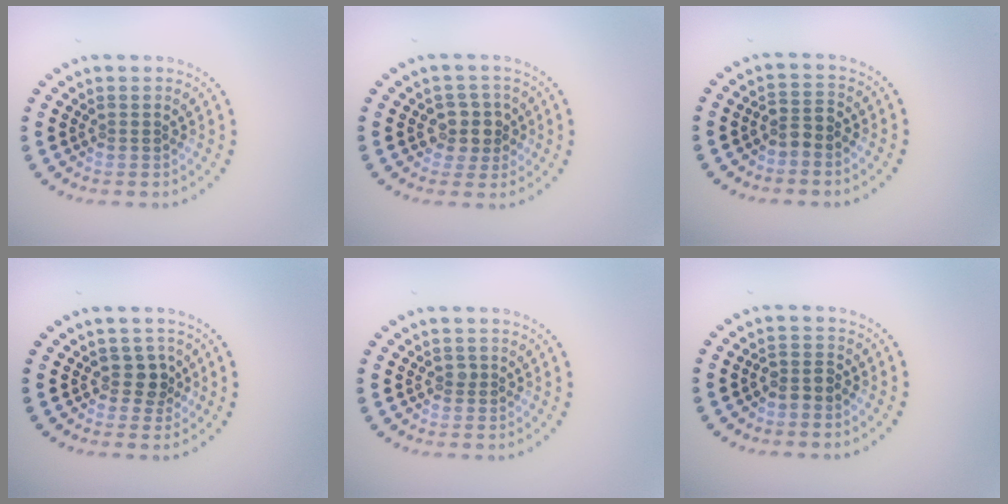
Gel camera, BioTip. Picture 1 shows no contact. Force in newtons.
{"total": 2.5, "press": 2.2, "slide": 1.2}
{"total": 1.7, "press": 1.3, "slide": 1.0}
{"total": 1.7, "press": 1.4, "slide": 0.9}
{"total": 0.6, "press": 0.5, "slide": 0.4}
{"total": 1.5, "press": 1.2, "slide": 0.8}